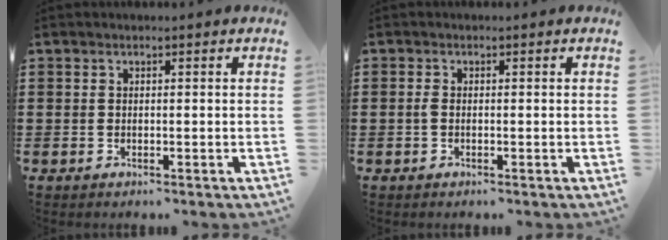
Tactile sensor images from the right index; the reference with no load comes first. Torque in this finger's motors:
{"motor_torque": [1.19, -0.18, 0.09, 0.04]}